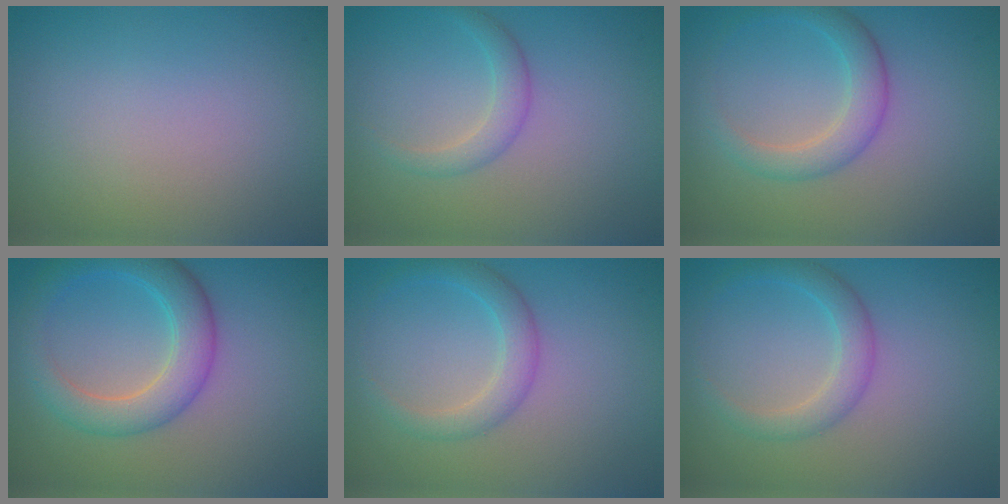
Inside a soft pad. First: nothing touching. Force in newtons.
{"total": 1.9, "press": 1.9, "slide": 0.2}
{"total": 2.9, "press": 2.9, "slide": 0.1}
{"total": 4.7, "press": 4.7, "slide": 0.1}
{"total": 2.6, "press": 2.6, "slide": 0.0}
{"total": 2.6, "press": 2.6, "slide": 0.0}